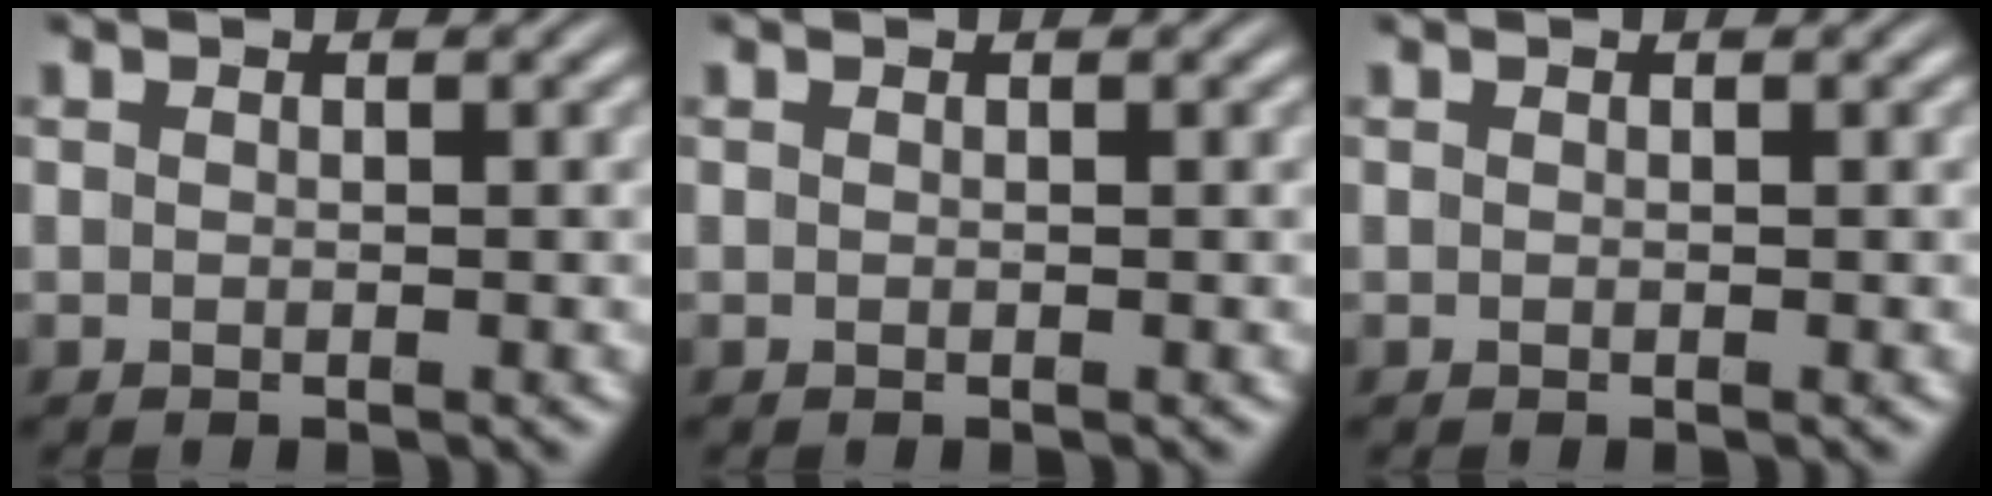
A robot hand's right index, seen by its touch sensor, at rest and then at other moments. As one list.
[{"total": 0.0}, {"total": 0.0}]